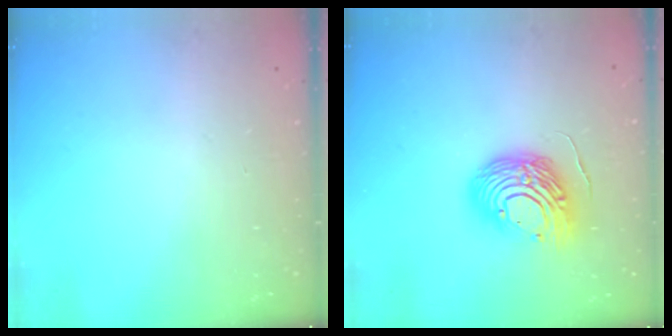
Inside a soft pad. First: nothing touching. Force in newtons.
{"total": 13.9, "press": 13.7, "slide": 2.3}